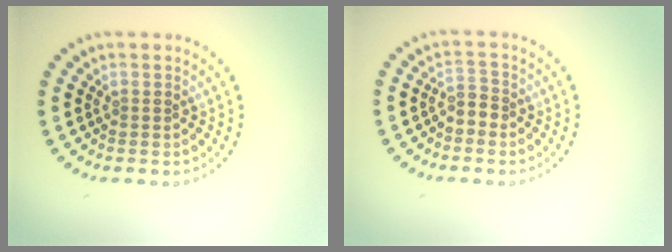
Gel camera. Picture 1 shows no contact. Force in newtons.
{"total": 1.4, "press": 1.2, "slide": 0.7}